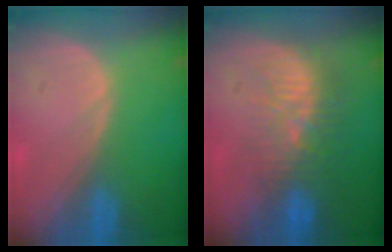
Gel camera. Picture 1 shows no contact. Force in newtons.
{"total": 9.3, "press": 8.6, "slide": 3.6}